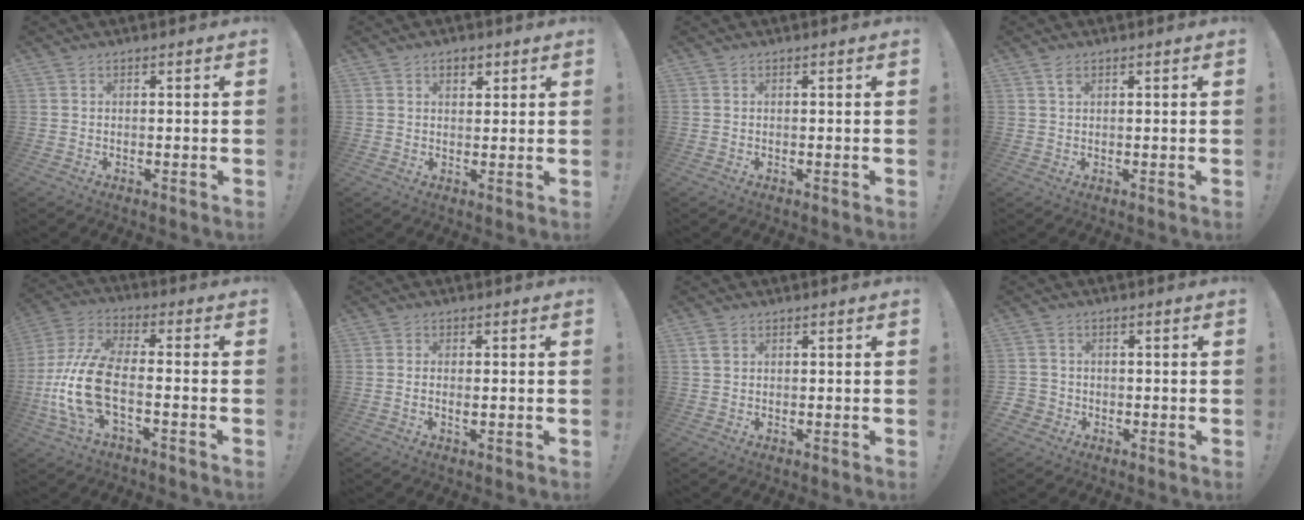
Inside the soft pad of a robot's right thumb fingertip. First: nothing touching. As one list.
[{"total": 3.1, "force": [1.6, 2.0, 1.7], "torque": [-0.024, 0.000, 0.027]}, {"total": 0.0}, {"total": 1.5, "force": [0.8, 0.7, 0.9], "torque": [-0.019, 0.001, 0.015]}, {"total": 15.5, "force": [-3.5, 7.1, 13.3], "torque": [-0.283, 0.004, -0.057]}, {"total": 1.7, "force": [-0.2, 0.5, 1.6], "torque": [-0.018, -0.001, -0.004]}, {"total": 1.9, "force": [0.9, 1.1, 1.2], "torque": [-0.017, 0.000, 0.016]}, {"total": 3.1, "force": [-0.6, 2.9, 0.9], "torque": [-0.017, 0.004, -0.012]}]